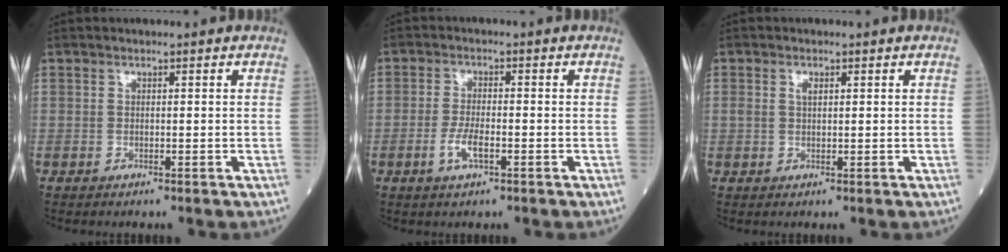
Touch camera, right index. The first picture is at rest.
{"total": 3.7, "force": [-1.4, 1.1, 3.3], "torque": [-0.069, 0.000, -0.026]}
{"total": 1.5, "force": [0.6, 0.7, 1.2], "torque": [-0.027, 0.005, 0.013]}